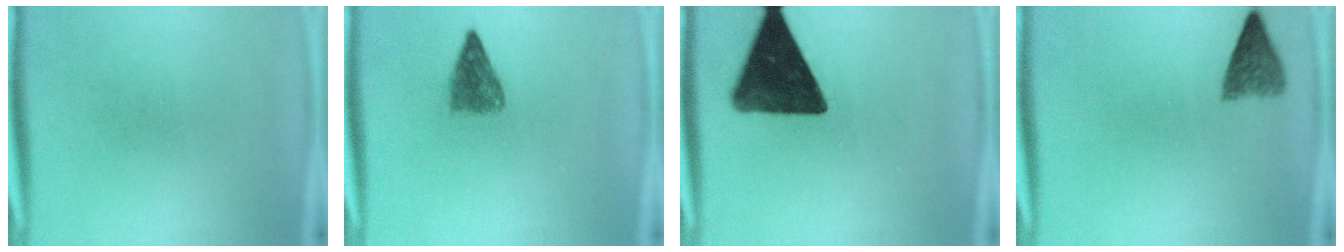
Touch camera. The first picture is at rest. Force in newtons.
{"total": 2.9}
{"total": 14.5}
{"total": 4.1}